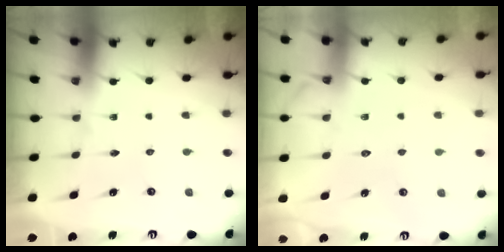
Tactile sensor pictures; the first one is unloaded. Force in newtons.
{"total": 4.0, "press": 4.0, "slide": 0.6}